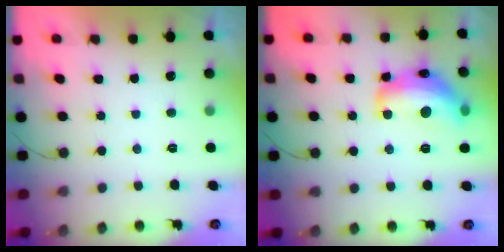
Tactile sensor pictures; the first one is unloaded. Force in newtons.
{"total": 17.4, "press": 17.4, "slide": 0.8}